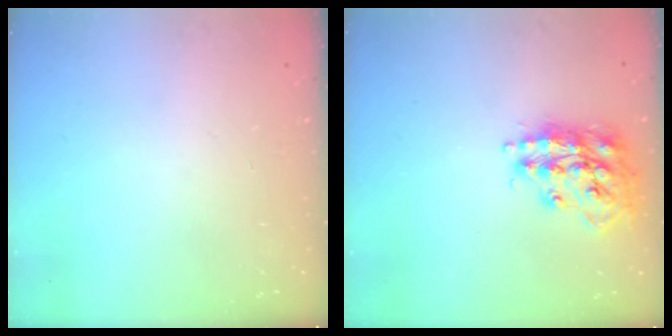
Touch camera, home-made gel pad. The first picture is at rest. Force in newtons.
{"total": 17.1, "press": 17.0, "slide": 1.5}